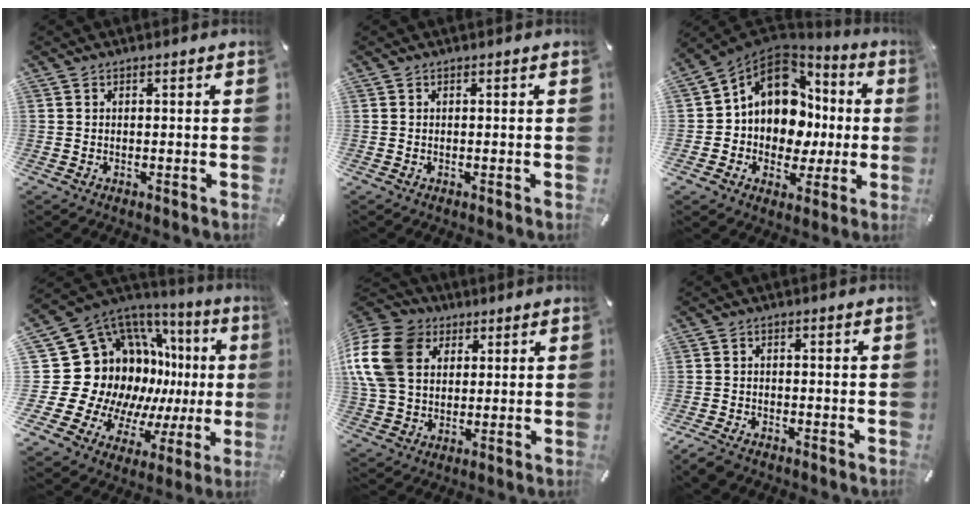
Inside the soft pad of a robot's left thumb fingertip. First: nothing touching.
{"total": 0.0}
{"total": 13.8, "force": [1.2, 12.1, 6.5], "torque": [-0.118, -0.010, 0.032]}
{"total": 22.6, "force": [3.4, 17.3, 14.2], "torque": [-0.202, -0.093, 0.124]}
{"total": 16.0, "force": [4.3, 12.8, 8.6], "torque": [-0.230, 0.001, 0.078]}
{"total": 2.9, "force": [-2.4, 1.2, 1.1], "torque": [-0.031, 0.008, -0.050]}